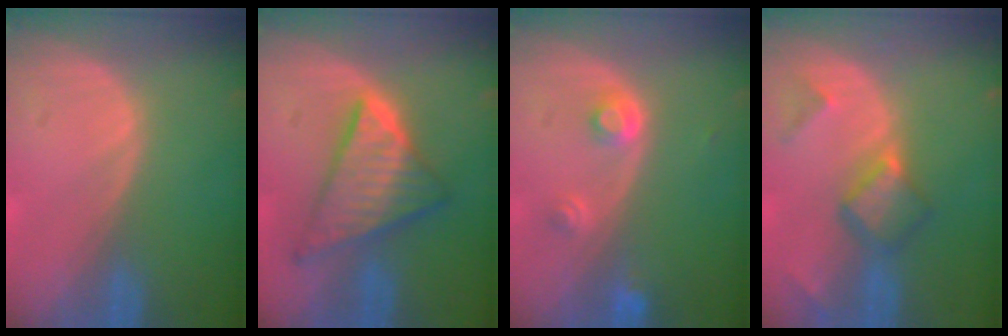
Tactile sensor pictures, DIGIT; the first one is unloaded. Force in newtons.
{"total": 8.8, "press": 8.7, "slide": 0.6}
{"total": 3.0, "press": 2.8, "slide": 1.1}
{"total": 5.5, "press": 5.0, "slide": 2.2}